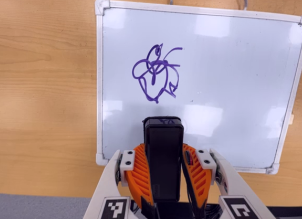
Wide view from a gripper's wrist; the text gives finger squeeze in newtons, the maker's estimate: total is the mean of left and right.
{"total": 8.7, "left": 6.7, "right": 10.7}